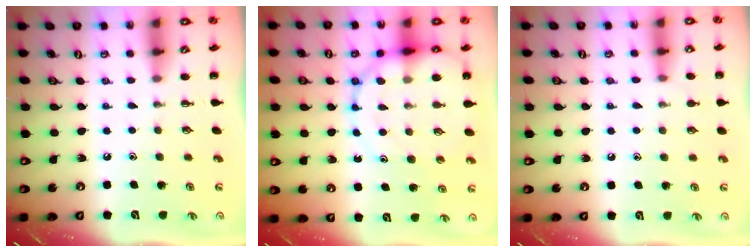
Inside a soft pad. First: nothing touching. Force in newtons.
{"total": 14.1, "press": 13.7, "slide": 3.4}
{"total": 6.3, "press": 6.0, "slide": 2.0}